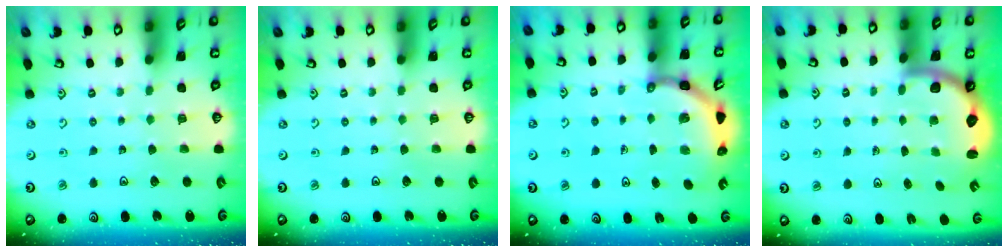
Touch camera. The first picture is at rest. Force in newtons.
{"total": 0.0}
{"total": 4.0, "press": 3.9, "slide": 0.9}
{"total": 2.8, "press": 2.2, "slide": 1.8}